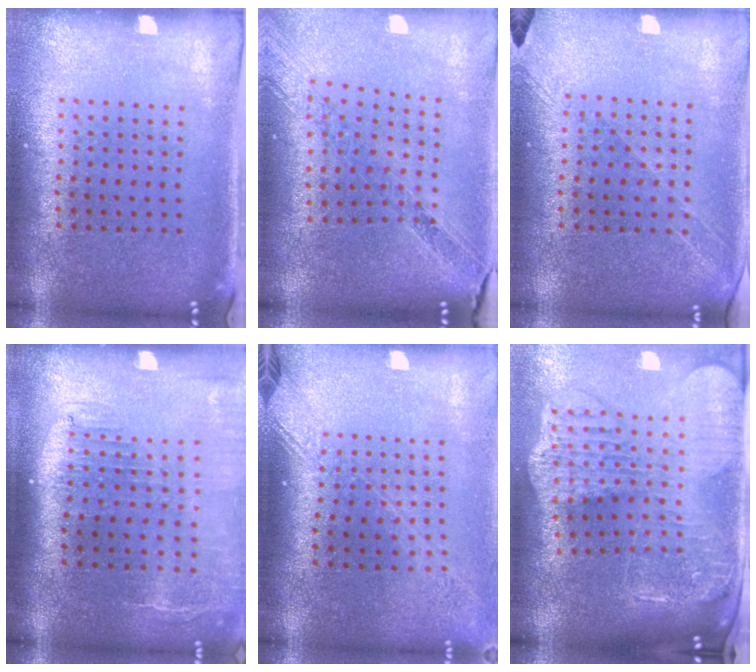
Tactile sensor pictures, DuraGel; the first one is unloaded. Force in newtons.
{"total": 1.1, "press": 1.1, "slide": 0.2}
{"total": 1.3, "press": 1.2, "slide": 0.6}
{"total": 2.1, "press": 1.7, "slide": 1.2}
{"total": 2.1, "press": 1.6, "slide": 1.4}
{"total": 4.2, "press": 3.2, "slide": 2.8}